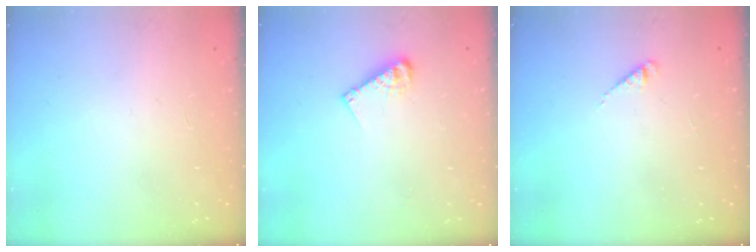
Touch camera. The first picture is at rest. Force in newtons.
{"total": 6.5, "press": 6.4, "slide": 0.4}
{"total": 2.3, "press": 2.3, "slide": 0.4}